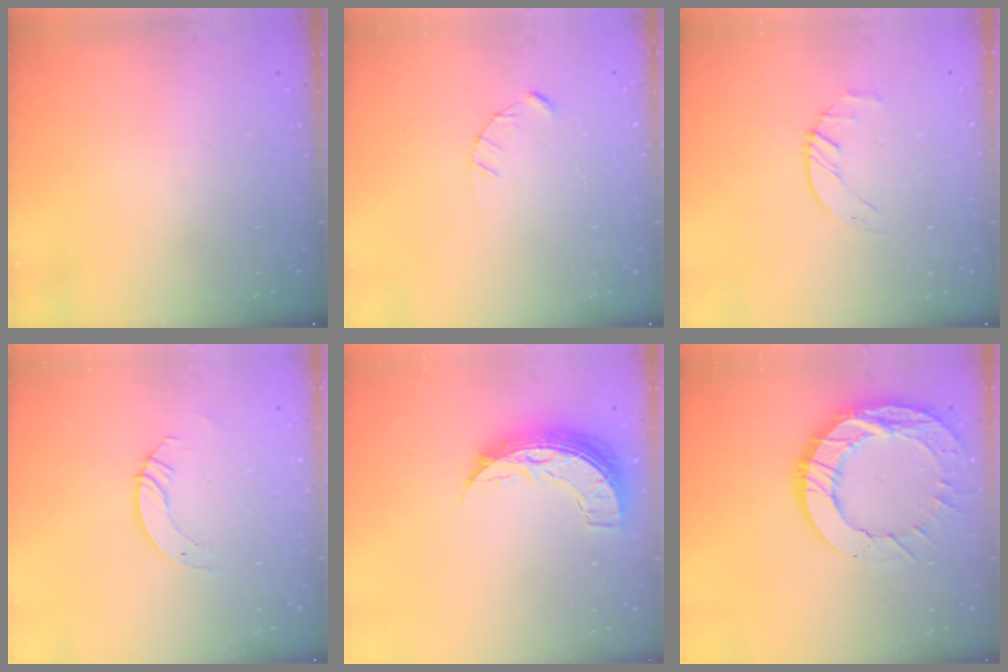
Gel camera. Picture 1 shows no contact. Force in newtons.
{"total": 2.4, "press": 2.4, "slide": 0.3}
{"total": 2.7, "press": 2.6, "slide": 0.3}
{"total": 4.4, "press": 4.4, "slide": 0.1}
{"total": 9.8, "press": 9.8, "slide": 0.8}
{"total": 16.0, "press": 15.9, "slide": 1.3}